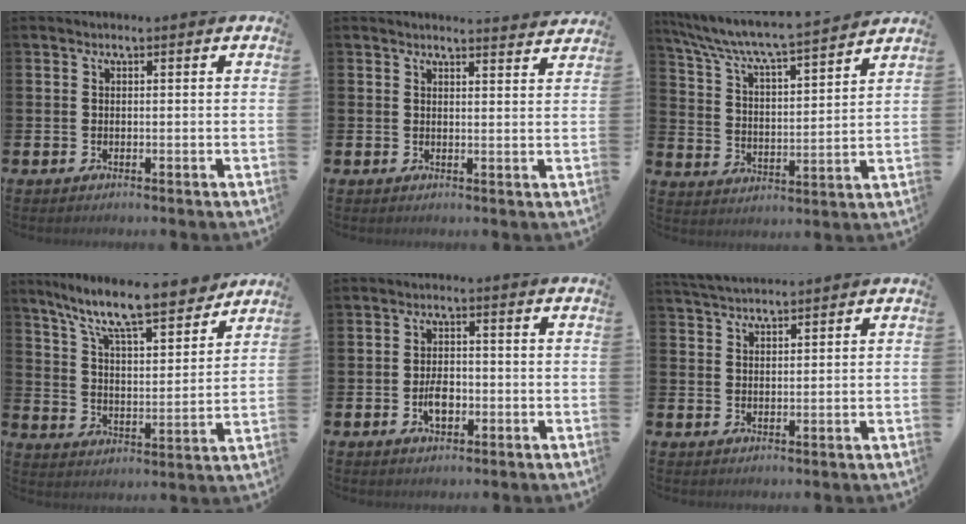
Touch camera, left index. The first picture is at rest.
{"total": 2.5, "force": [2.5, -0.1, -0.1], "torque": [0.008, -0.021, 0.042]}
{"total": 7.0, "force": [6.7, 0.2, 2.1], "torque": [-0.074, -0.058, 0.110]}
{"total": 10.9, "force": [9.6, 1.6, 5.0], "torque": [-0.122, -0.062, 0.163]}
{"total": 3.6, "force": [-1.0, 2.1, 2.8], "torque": [-0.039, 0.000, -0.020]}
{"total": 3.4, "force": [3.3, 0.4, 0.6], "torque": [-0.017, -0.013, 0.061]}